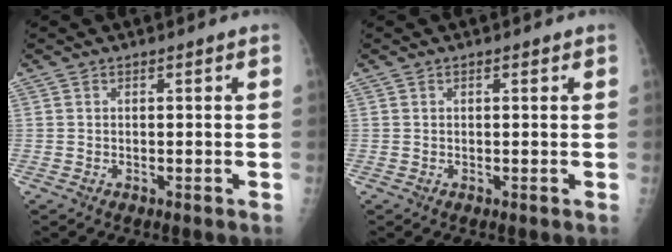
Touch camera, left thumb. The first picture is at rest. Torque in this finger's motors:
{"motor_torque": [-0.25, -0.52, -0.30, -0.34, 0.00]}